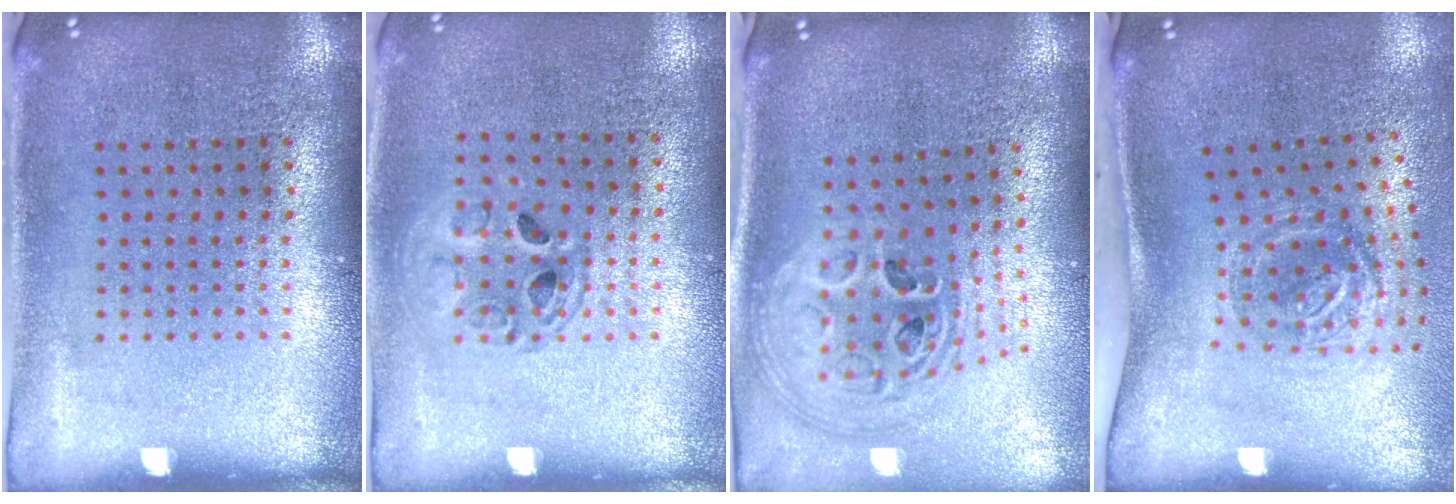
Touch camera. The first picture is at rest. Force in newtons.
{"total": 1.3, "press": 1.3, "slide": 0.4}
{"total": 2.8, "press": 2.0, "slide": 1.9}
{"total": 1.9, "press": 1.2, "slide": 1.5}